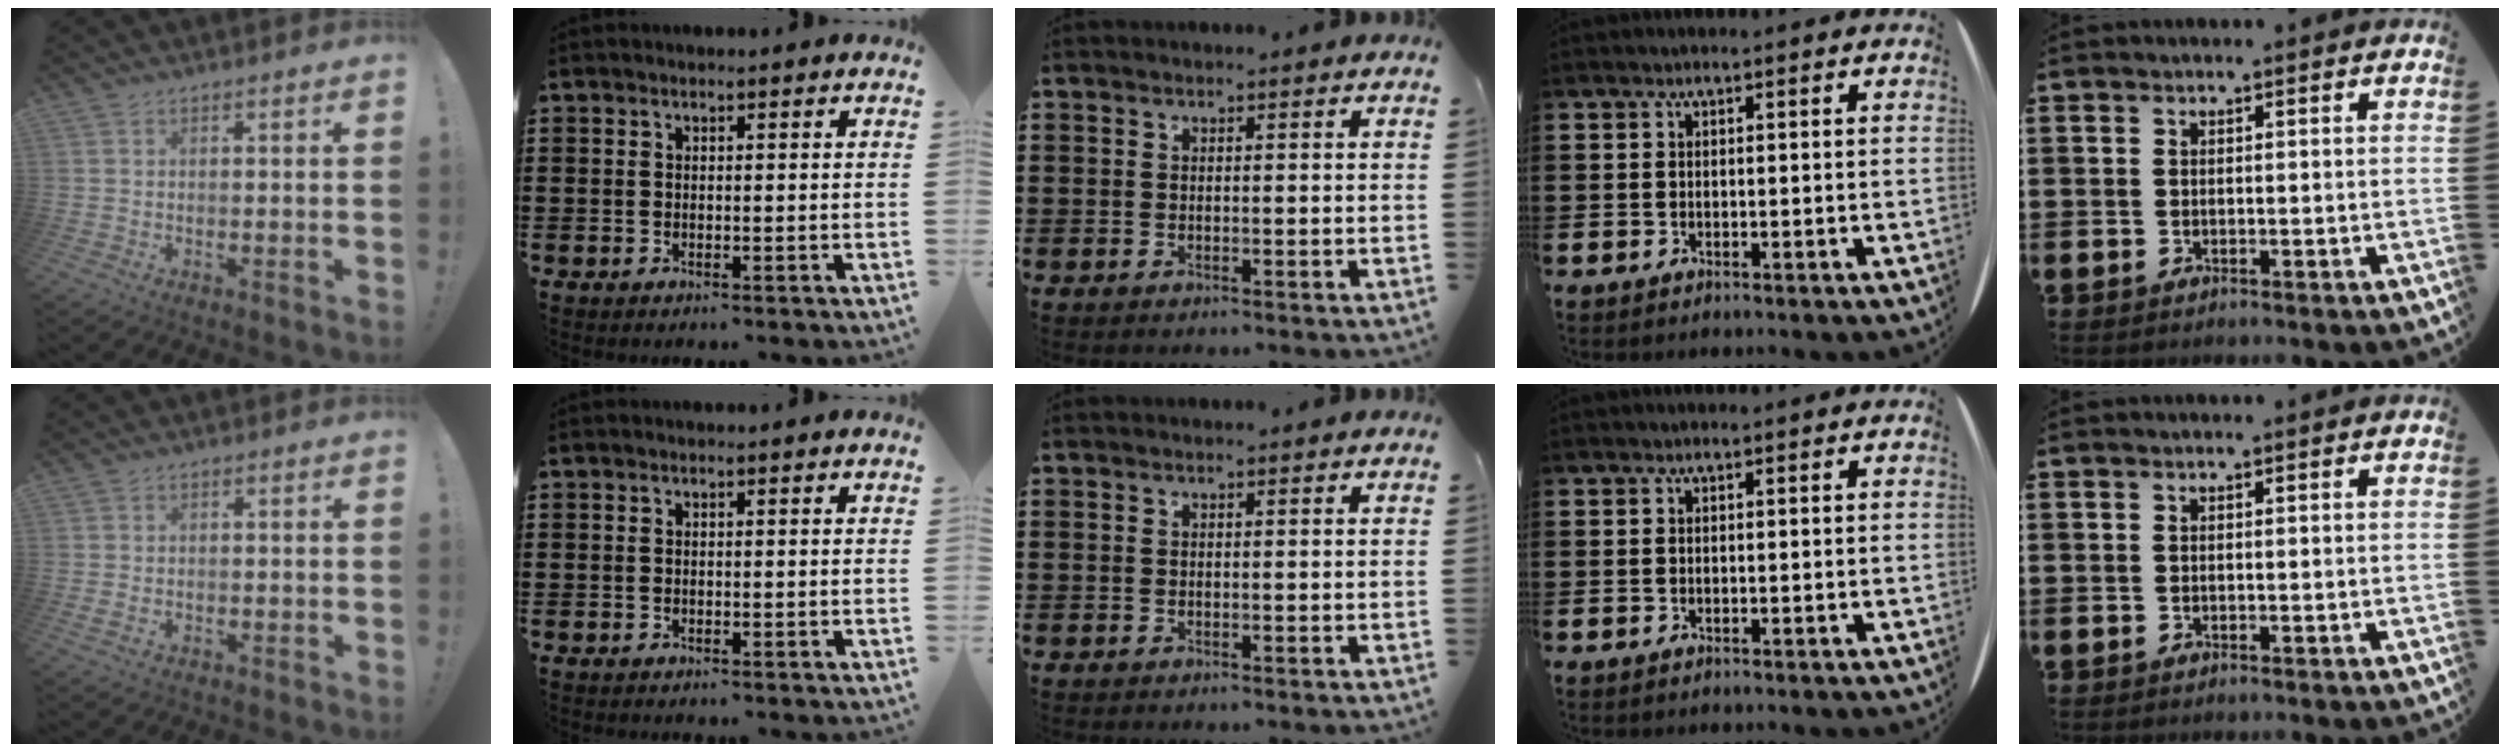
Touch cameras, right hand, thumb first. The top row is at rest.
{"thumb": {"total": 1.1, "force": [-0.5, 0.7, 0.7], "torque": [-0.010, 0.001, -0.008]}}